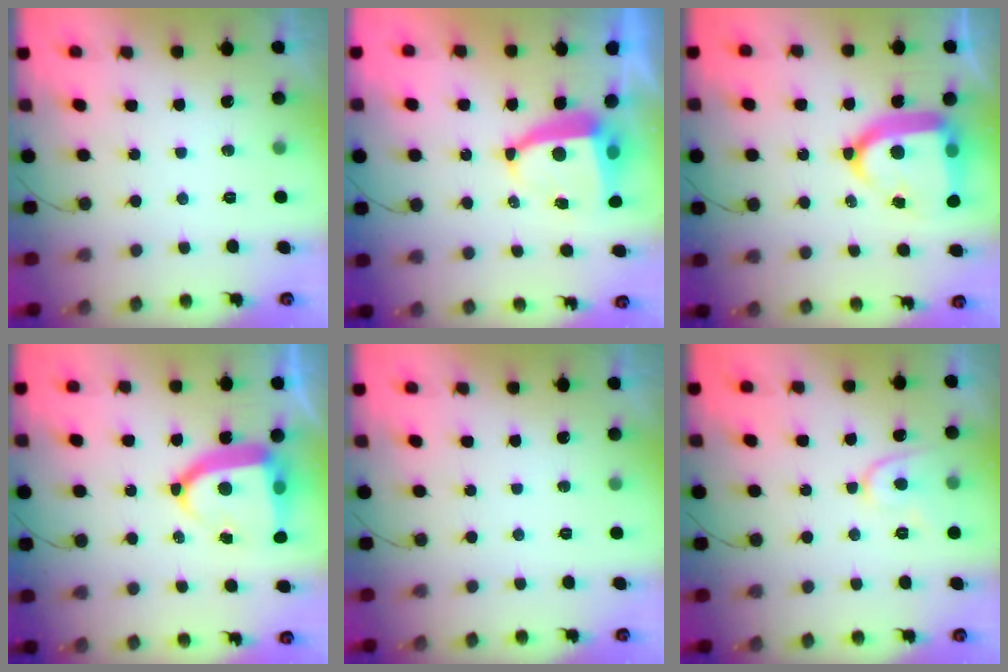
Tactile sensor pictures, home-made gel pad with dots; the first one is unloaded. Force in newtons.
{"total": 8.3, "press": 8.3, "slide": 1.0}
{"total": 19.3, "press": 19.2, "slide": 1.9}
{"total": 12.4, "press": 12.4, "slide": 1.2}
{"total": 0.0}
{"total": 7.4, "press": 7.4, "slide": 0.6}